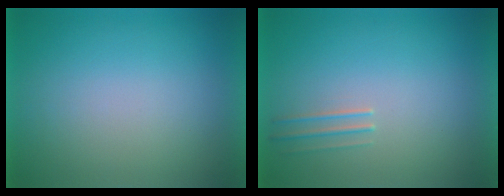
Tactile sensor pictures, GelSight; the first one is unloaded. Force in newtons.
{"total": 1.5}